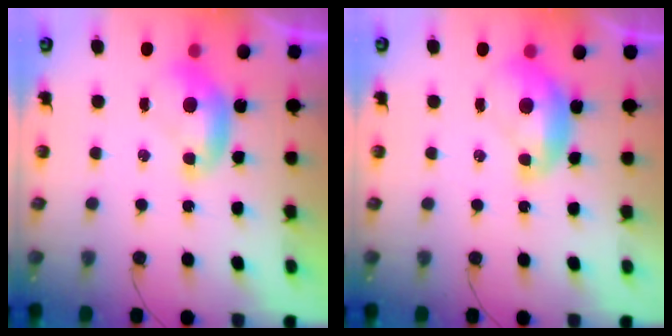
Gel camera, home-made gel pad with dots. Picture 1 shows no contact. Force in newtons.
{"total": 1.8, "press": 1.8, "slide": 0.2}